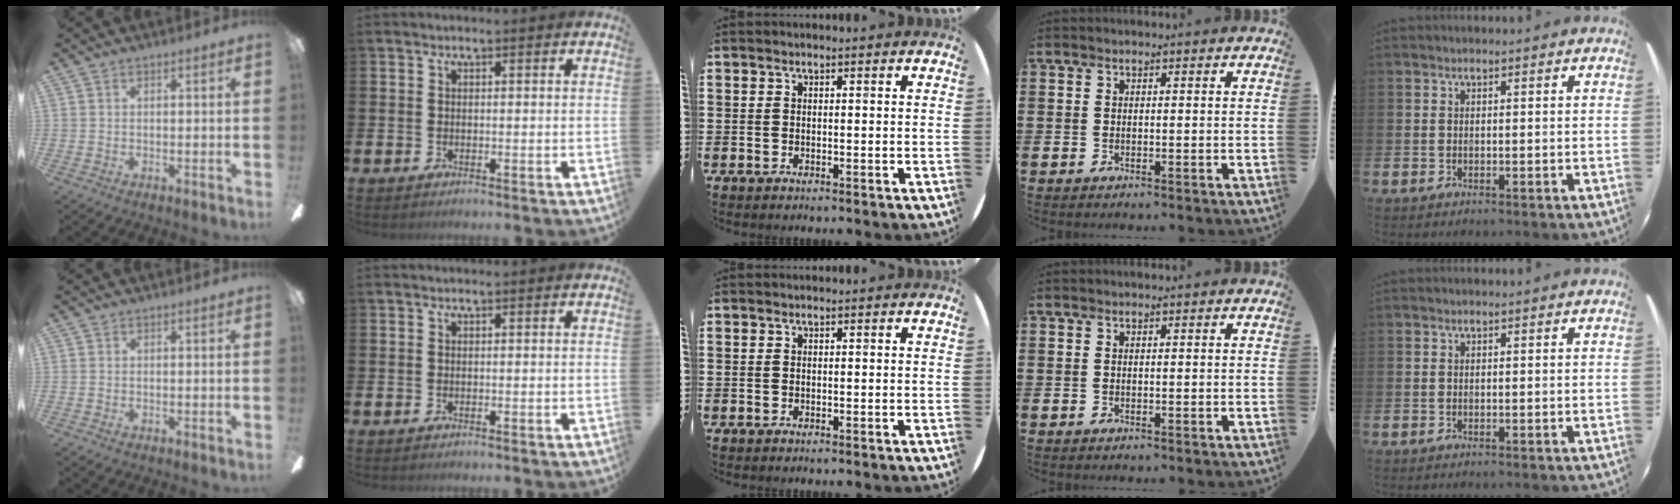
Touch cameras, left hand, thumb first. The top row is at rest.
{}